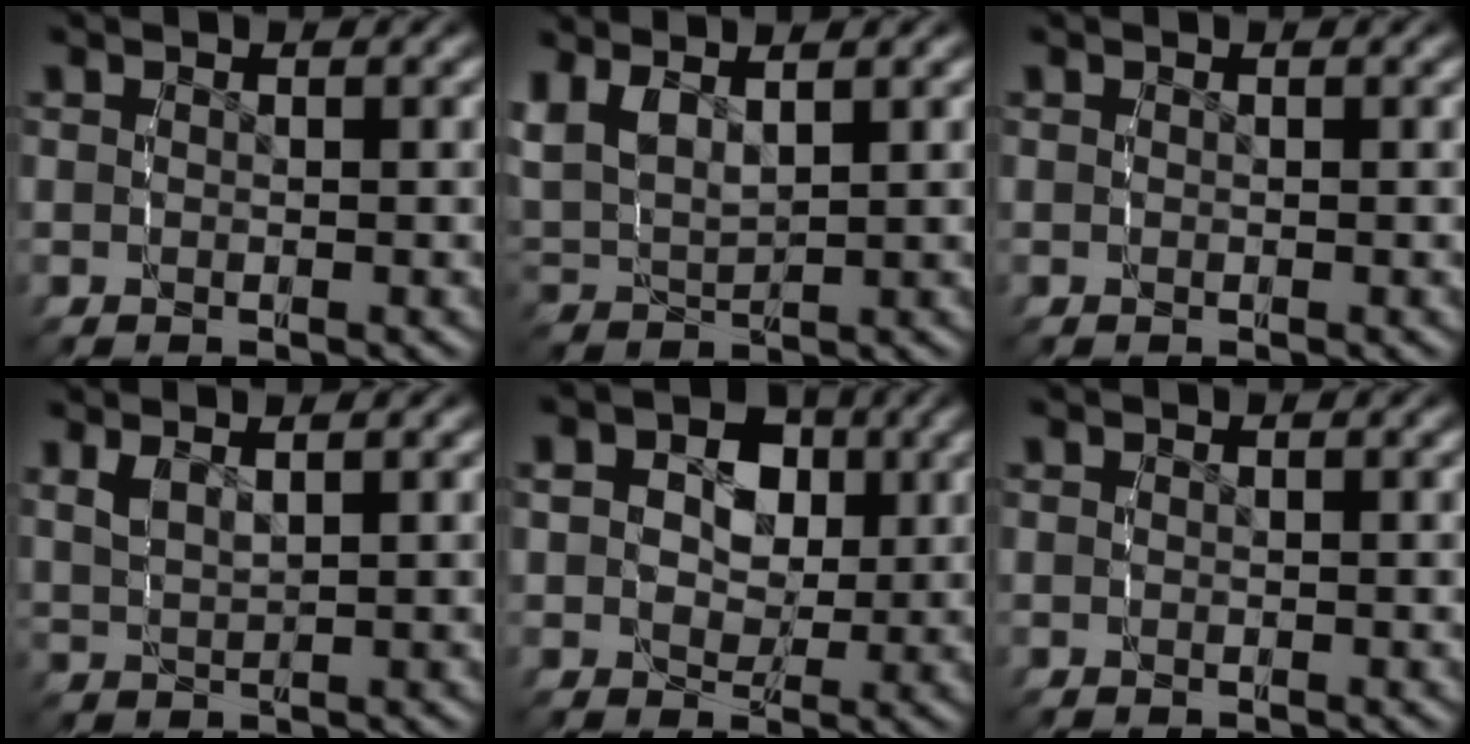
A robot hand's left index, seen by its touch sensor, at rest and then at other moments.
{"total": 4.5, "force": [2.2, 2.8, 2.7], "torque": [-0.082, -0.003, 0.045]}
{"total": 0.0}
{"total": 2.0, "force": [1.7, 0.2, 1.0], "torque": [-0.024, 0.003, 0.038]}
{"total": 5.1, "force": [1.2, 4.1, 2.8], "torque": [-0.054, -0.011, 0.017]}
{"total": 0.0}